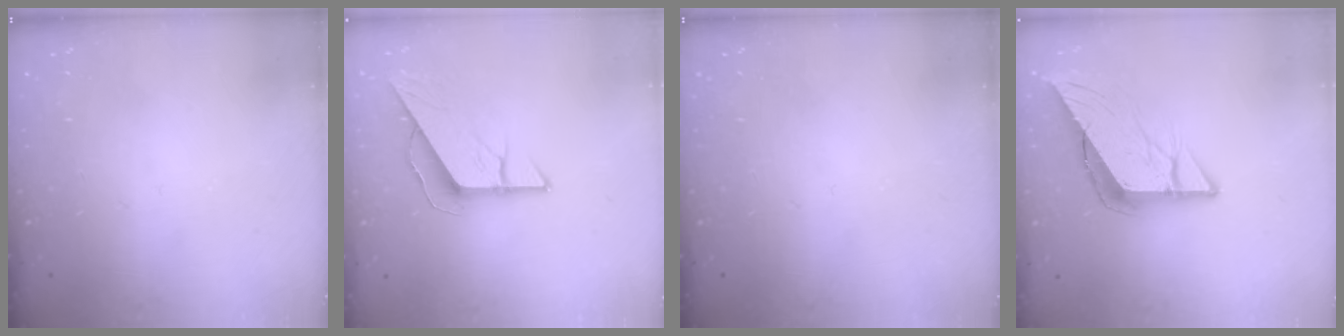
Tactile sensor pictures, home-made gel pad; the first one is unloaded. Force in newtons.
{"total": 8.3, "press": 8.3, "slide": 0.7}
{"total": 0.0}
{"total": 12.1, "press": 12.0, "slide": 1.3}